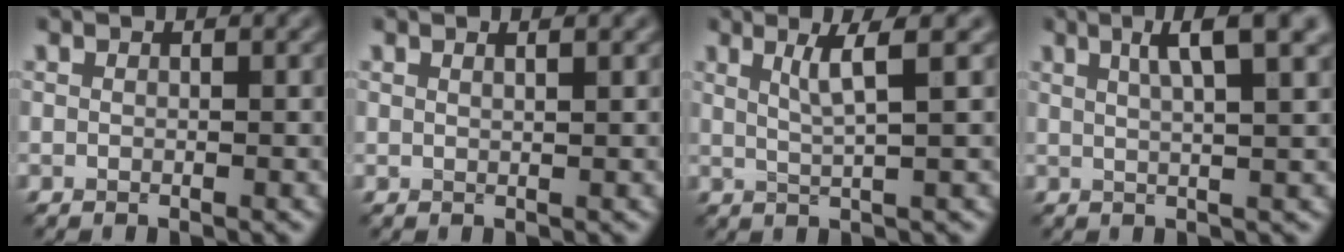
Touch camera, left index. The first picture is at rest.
{"total": 1.0, "force": [0.7, 0.3, 0.6], "torque": [-0.005, 0.001, 0.006]}
{"total": 3.3, "force": [1.4, 0.5, 3.0], "torque": [-0.045, 0.000, 0.025]}
{"total": 5.7, "force": [2.8, 1.2, 4.8], "torque": [-0.057, 0.011, 0.036]}